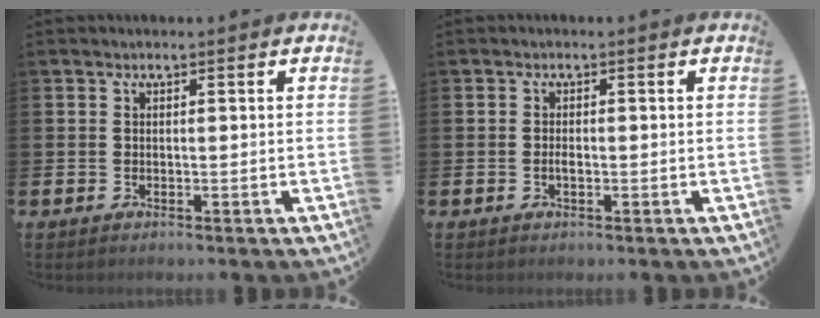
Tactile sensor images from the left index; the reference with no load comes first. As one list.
[{"total": 1.1, "force": [-0.3, 0.5, 0.9], "torque": [-0.017, 0.001, -0.006]}]